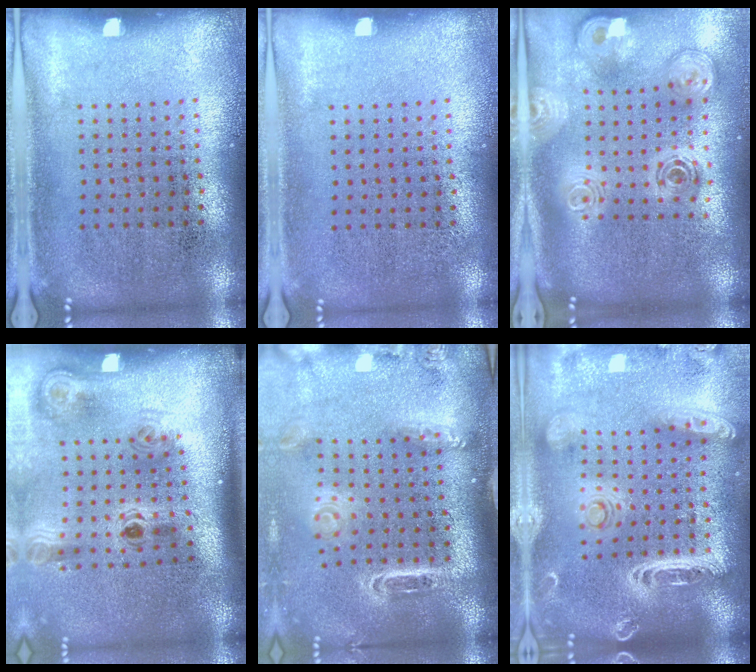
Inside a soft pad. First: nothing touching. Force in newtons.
{"total": 0.0}
{"total": 2.8, "press": 2.0, "slide": 2.0}
{"total": 2.2, "press": 1.5, "slide": 1.6}
{"total": 2.8, "press": 2.0, "slide": 1.9}
{"total": 3.0, "press": 2.6, "slide": 1.6}